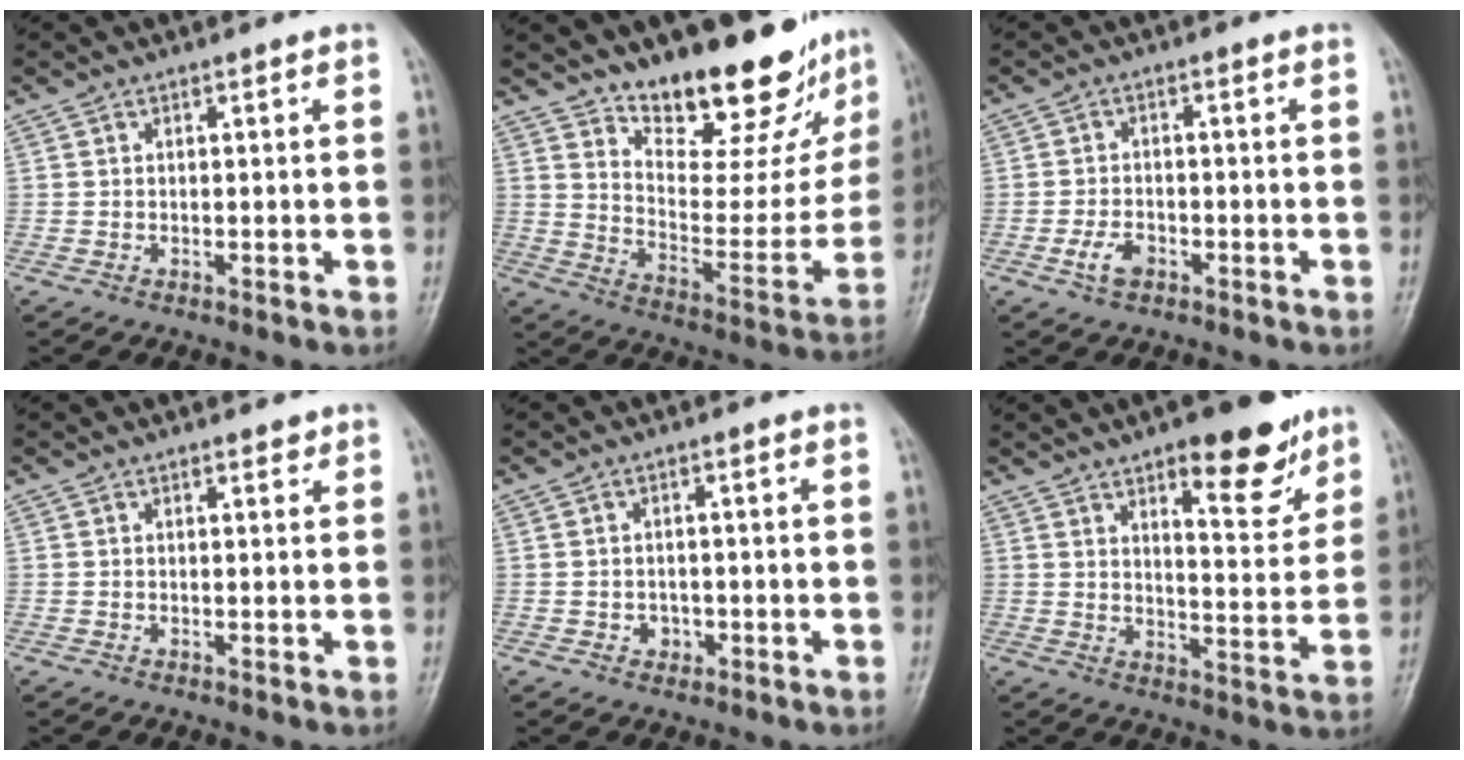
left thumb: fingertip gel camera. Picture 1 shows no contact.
{"total": 21.9, "force": [17.6, 7.4, 10.7], "torque": [-0.106, -0.124, 0.256]}
{"total": 3.8, "force": [-1.9, 2.3, 2.3], "torque": [-0.042, 0.011, -0.035]}
{"total": 1.2, "force": [0.9, 0.6, 0.6], "torque": [0.000, -0.005, 0.010]}
{"total": 2.3, "force": [-0.7, 2.0, 0.9], "torque": [0.001, 0.005, -0.007]}
{"total": 14.1, "force": [8.8, 5.0, 9.8], "torque": [-0.094, -0.052, 0.124]}